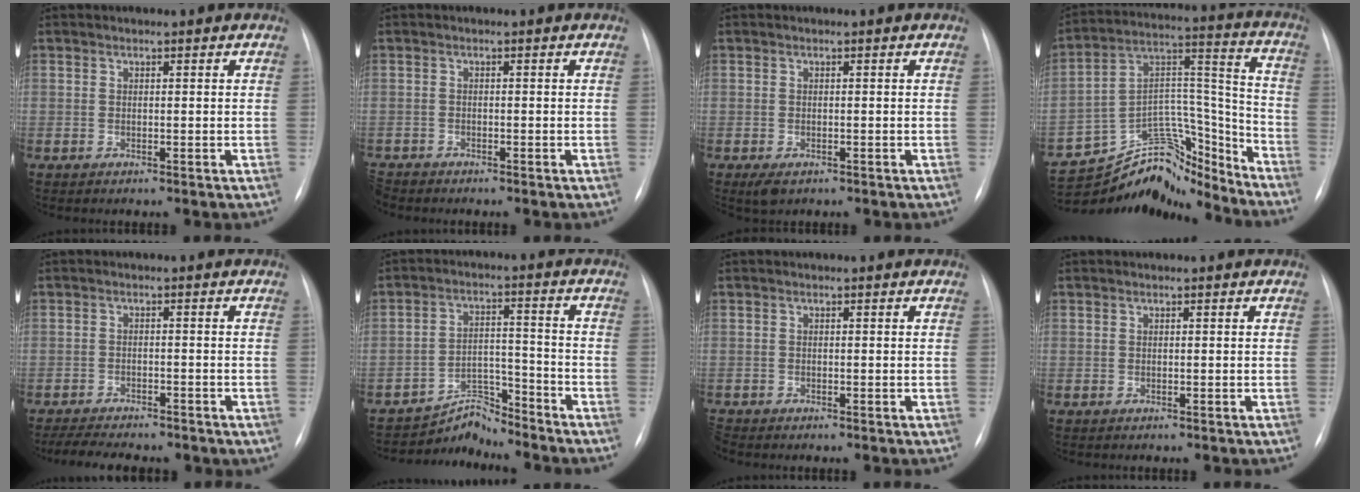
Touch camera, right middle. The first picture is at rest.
{"total": 2.2, "force": [-2.1, 0.7, 0.0], "torque": [0.000, -0.006, -0.037]}
{"total": 2.0, "force": [-1.2, 1.1, 1.2], "torque": [-0.023, -0.003, -0.011]}
{"total": 16.2, "force": [-15.3, 4.6, 2.2], "torque": [-0.026, 0.089, -0.248]}
{"total": 9.8, "force": [-8.1, 3.1, 4.6], "torque": [-0.078, -0.001, -0.107]}
{"total": 6.0, "force": [-5.8, 0.4, -1.2], "torque": [0.022, 0.024, -0.094]}
{"total": 1.1, "force": [-1.1, 0.2, 0.1], "torque": [-0.004, -0.004, -0.019]}
{"total": 0.0}